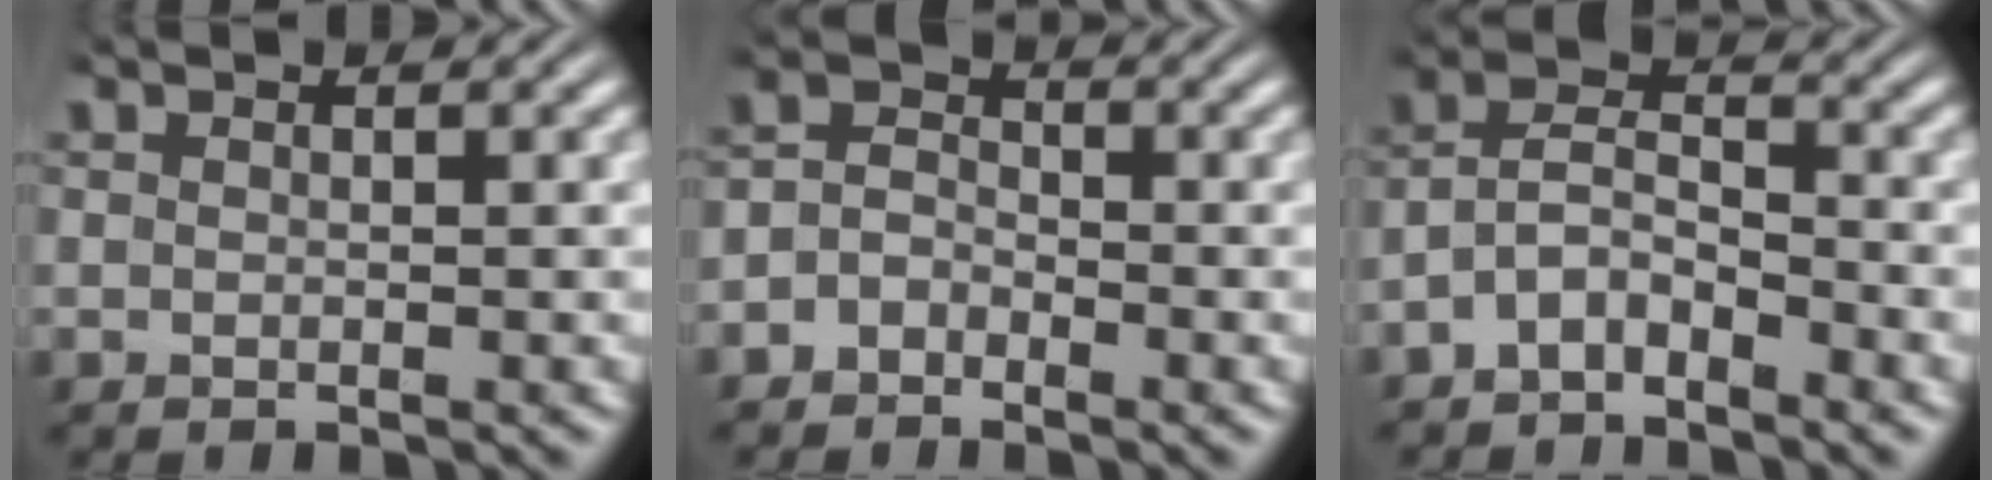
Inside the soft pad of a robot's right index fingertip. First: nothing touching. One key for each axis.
{"total": 3.0, "fx": -1.7, "fy": 2.3, "fz": 0.8, "tx": -0.013, "ty": -0.004, "tz": -0.036}
{"total": 5.9, "fx": -2.3, "fy": 4.7, "fz": 2.5, "tx": -0.061, "ty": -0.013, "tz": -0.051}